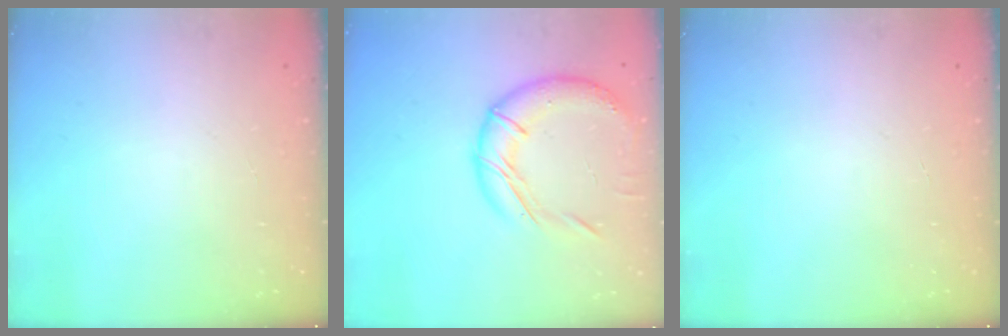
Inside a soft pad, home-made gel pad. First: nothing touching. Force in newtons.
{"total": 15.8, "press": 15.7, "slide": 1.7}
{"total": 0.0}